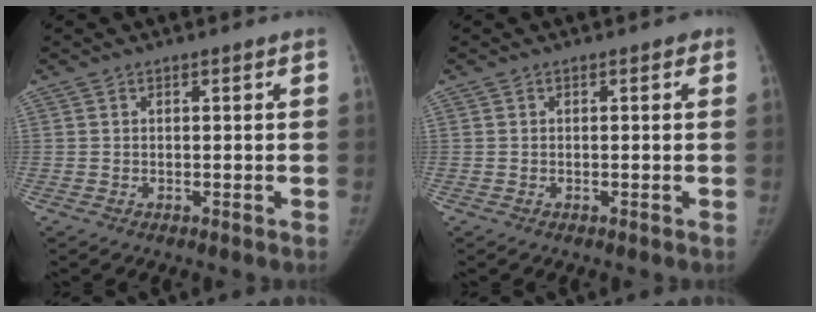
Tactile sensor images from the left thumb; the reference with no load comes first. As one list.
[{"total": 0.6, "force": [0.2, 0.4, 0.4], "torque": [0.001, 0.002, -0.003]}]